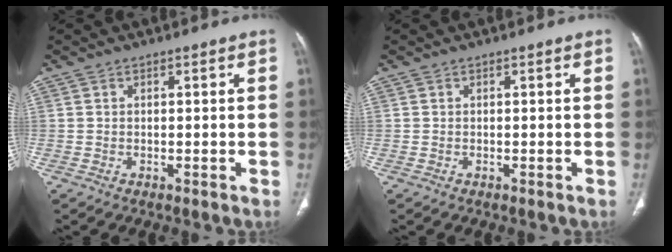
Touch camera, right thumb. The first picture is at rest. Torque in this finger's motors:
{"motor_torque": [0.00, 0.00, 0.00, 0.00, 0.00]}